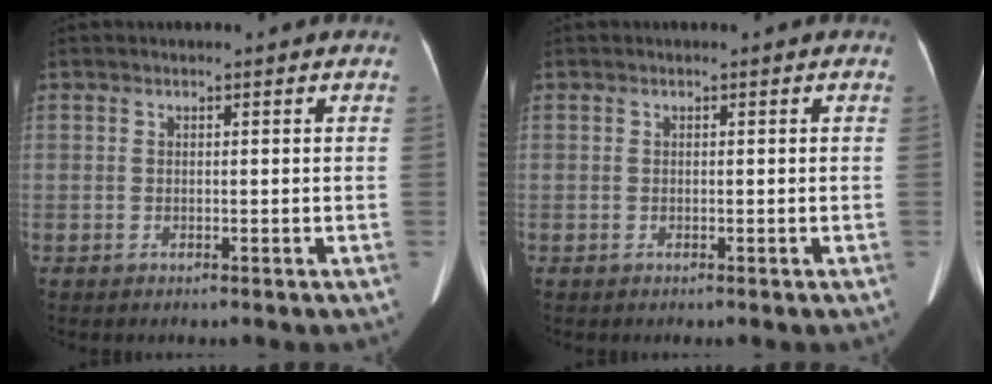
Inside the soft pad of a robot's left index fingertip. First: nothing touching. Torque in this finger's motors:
{"motor_torque": [0.05, 0.05, 0.02, 0.01]}